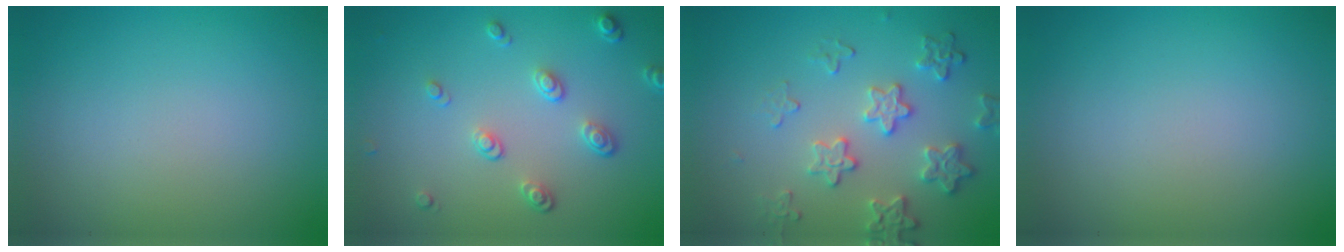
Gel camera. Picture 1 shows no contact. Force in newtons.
{"total": 2.6, "press": 1.7, "slide": 2.0}
{"total": 3.9, "press": 3.4, "slide": 2.0}
{"total": 0.0}